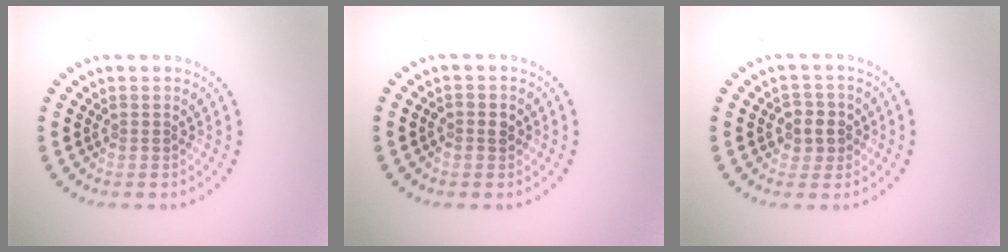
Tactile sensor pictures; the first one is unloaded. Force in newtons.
{"total": 1.4, "press": 1.3, "slide": 0.3}
{"total": 2.4, "press": 2.3, "slide": 0.7}